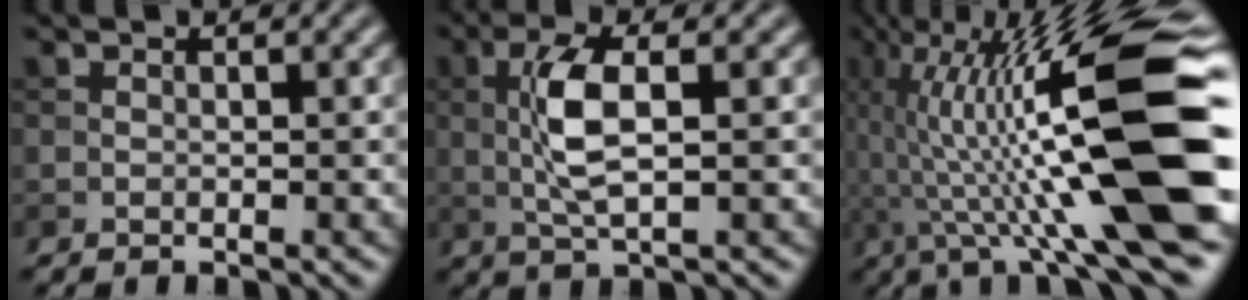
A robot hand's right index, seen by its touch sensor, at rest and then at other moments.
{"total": 5.0, "force": [0.4, 1.6, 4.7], "torque": [-0.104, 0.006, 0.007]}
{"total": 15.2, "force": [-0.8, 2.4, 15.0], "torque": [-0.258, 0.031, 0.001]}